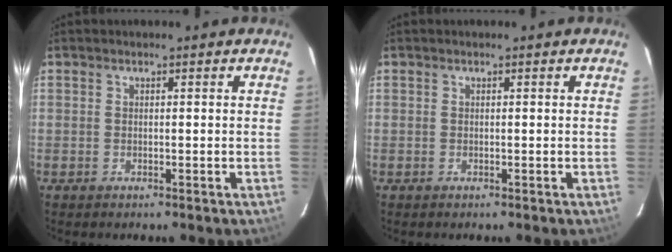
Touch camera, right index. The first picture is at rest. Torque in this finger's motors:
{"motor_torque": [0.00, 0.00, 0.00, 0.00]}